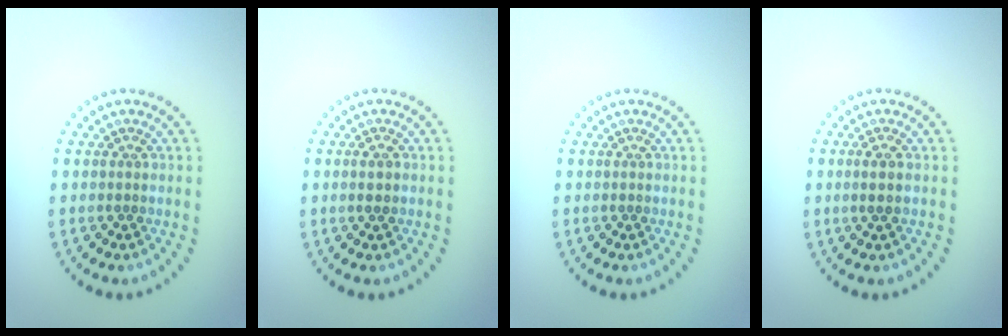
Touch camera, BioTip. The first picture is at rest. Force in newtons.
{"total": 1.1, "press": 1.0, "slide": 0.4}
{"total": 0.0}
{"total": 1.4, "press": 1.2, "slide": 0.7}